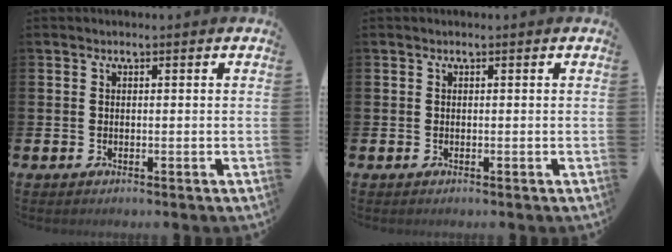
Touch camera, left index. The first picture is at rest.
{"total": 0.0}